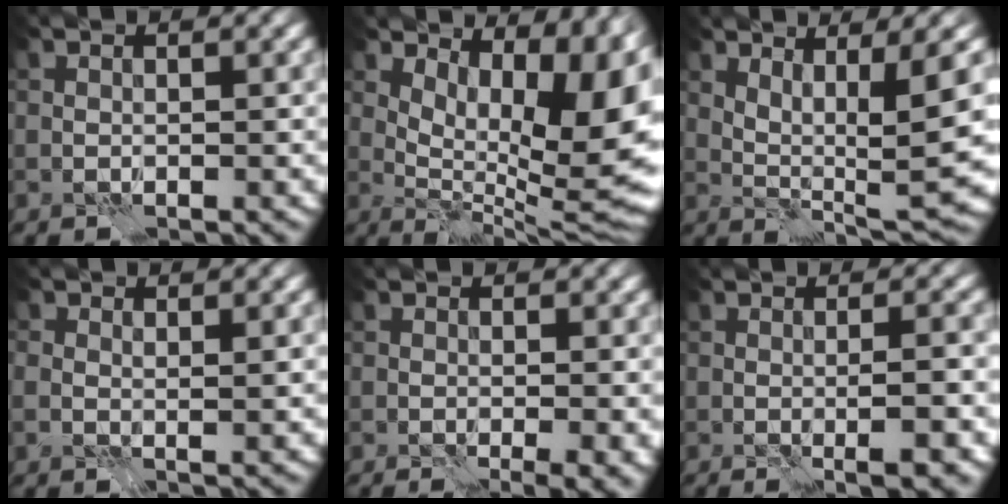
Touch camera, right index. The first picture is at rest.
{"total": 13.1, "force": [2.8, 5.6, 11.5], "torque": [-0.135, -0.001, 0.054]}
{"total": 7.4, "force": [1.3, 2.1, 7.0], "torque": [-0.121, -0.007, 0.028]}
{"total": 1.5, "force": [0.4, 0.8, 1.3], "torque": [-0.021, -0.001, 0.007]}
{"total": 3.0, "force": [-0.5, 0.8, 2.9], "torque": [-0.026, -0.002, -0.007]}
{"total": 4.1, "force": [-0.7, 0.9, 3.9], "torque": [-0.045, 0.004, -0.009]}